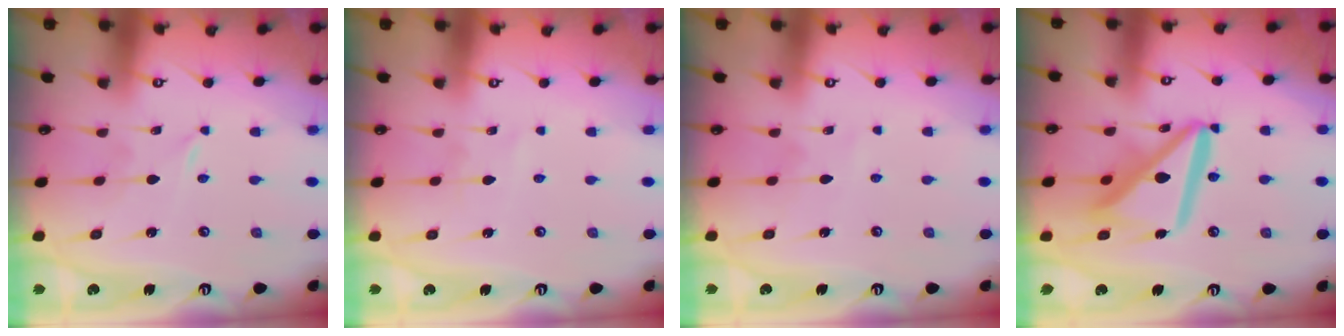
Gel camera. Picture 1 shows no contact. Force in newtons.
{"total": 2.8, "press": 2.8, "slide": 0.4}
{"total": 3.8, "press": 3.8, "slide": 0.4}
{"total": 16.4, "press": 16.3, "slide": 2.0}